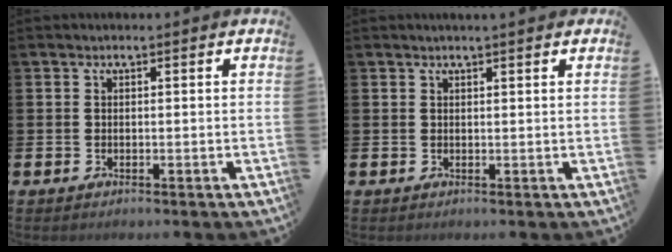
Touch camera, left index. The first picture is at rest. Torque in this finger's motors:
{"motor_torque": [1.03, -1.11, 0.33, 0.05]}